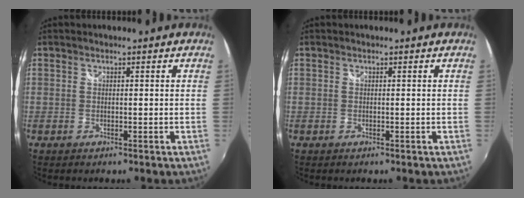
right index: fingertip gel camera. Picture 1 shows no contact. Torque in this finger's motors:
{"motor_torque": [0.00, 0.00, 0.02, 0.01]}